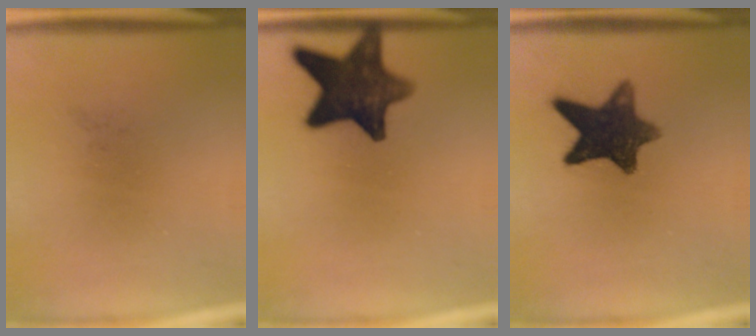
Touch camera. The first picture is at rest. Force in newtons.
{"total": 13.0}
{"total": 11.1}